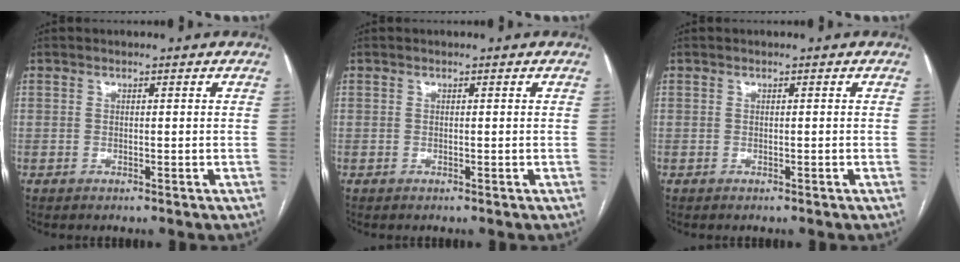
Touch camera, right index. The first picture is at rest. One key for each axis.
{"total": 0.0}
{"total": 0.0}